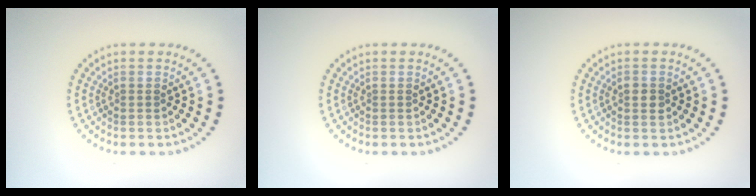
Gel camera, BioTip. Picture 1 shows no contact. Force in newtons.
{"total": 0.0}
{"total": 0.9, "press": 0.9, "slide": 0.0}